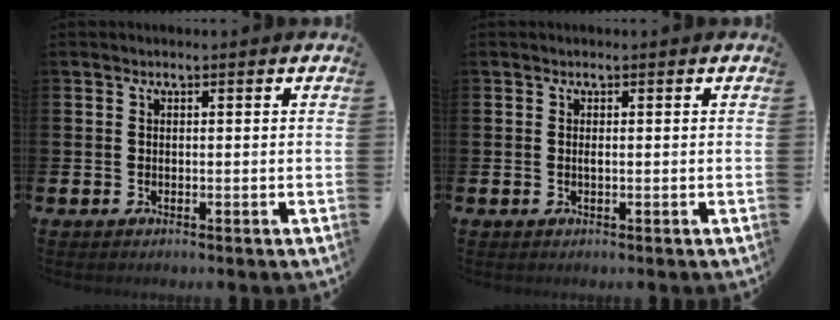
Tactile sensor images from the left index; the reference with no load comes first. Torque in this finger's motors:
{"motor_torque": [0.20, 0.13, 0.09, 0.03]}